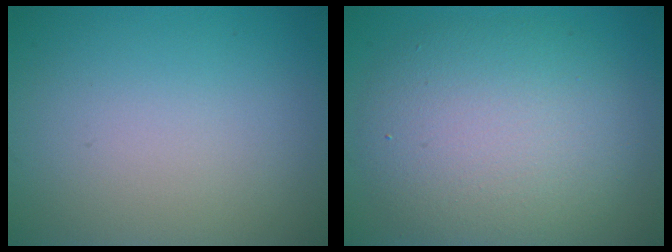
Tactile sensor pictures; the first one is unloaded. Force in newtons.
{"total": 9.0, "press": 9.0, "slide": 0.2}